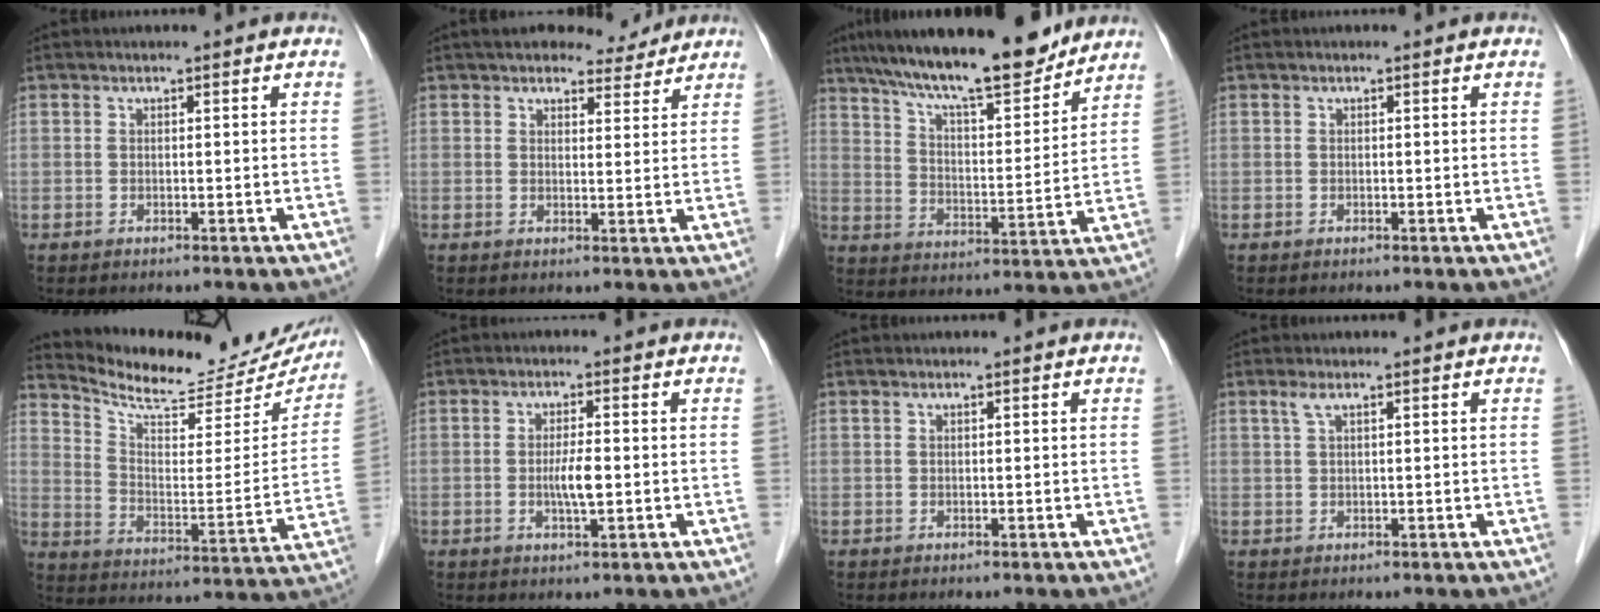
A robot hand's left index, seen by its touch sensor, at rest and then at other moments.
{"total": 5.8, "force": [5.2, 1.9, 1.7], "torque": [-0.016, 0.009, 0.067]}
{"total": 17.0, "force": [14.4, 2.7, 8.6], "torque": [-0.142, 0.007, 0.233]}
{"total": 0.0}
{"total": 21.3, "force": [19.9, 5.0, 5.8], "torque": [-0.084, -0.047, 0.268]}
{"total": 3.5, "force": [-0.5, 0.5, 3.4], "torque": [-0.068, -0.003, -0.008]}
{"total": 0.0}
{"total": 1.2, "force": [0.7, 0.1, 1.0], "torque": [-0.029, 0.013, 0.014]}